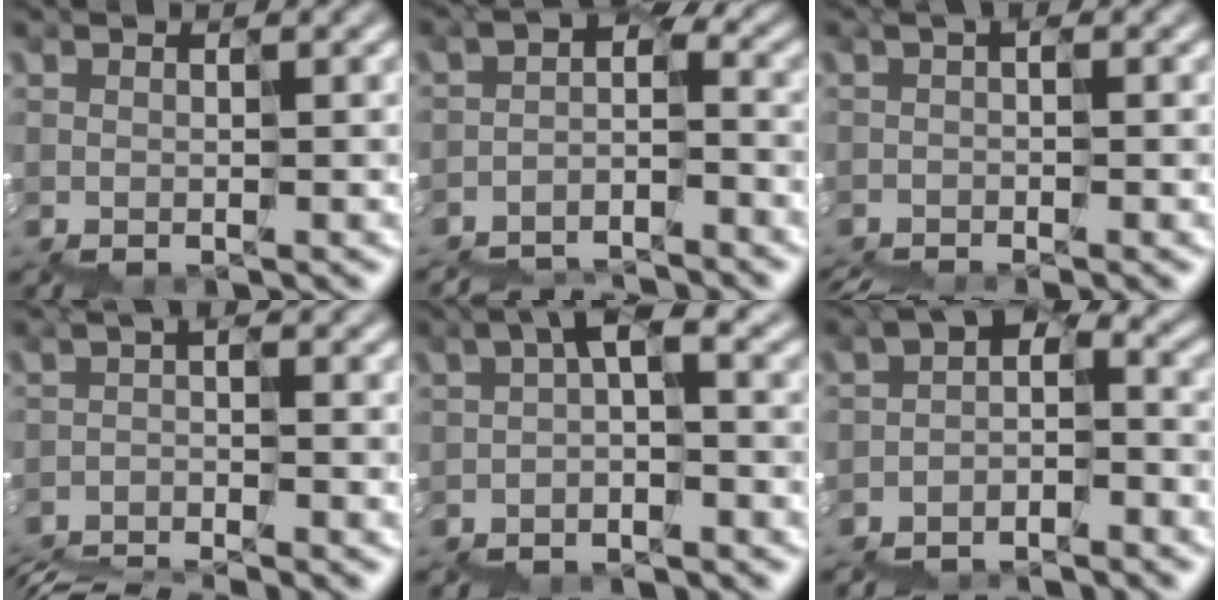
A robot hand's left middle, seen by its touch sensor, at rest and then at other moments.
{"total": 4.7, "force": [-4.3, 1.6, 1.3], "torque": [-0.040, -0.009, -0.069]}
{"total": 2.4, "force": [-1.2, 1.0, 1.9], "torque": [-0.026, -0.004, -0.006]}
{"total": 4.8, "force": [-4.7, 0.5, 0.9], "torque": [-0.019, -0.016, -0.072]}
{"total": 2.0, "force": [-0.6, 0.5, 1.9], "torque": [-0.045, 0.009, -0.013]}
{"total": 3.8, "force": [-2.9, 1.8, 1.6], "torque": [-0.043, 0.002, -0.052]}